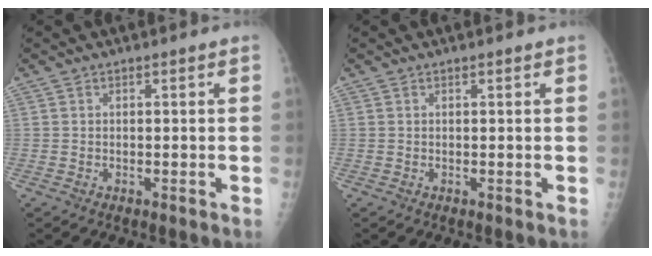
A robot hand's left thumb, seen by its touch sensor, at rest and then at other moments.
{"total": 0.0}